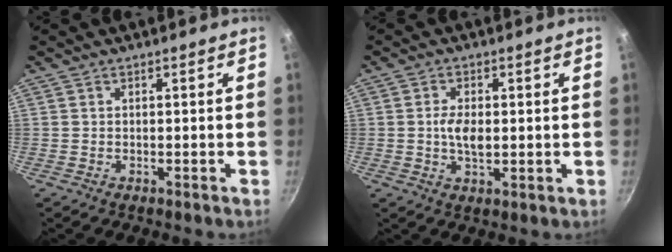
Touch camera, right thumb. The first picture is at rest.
{"total": 4.7, "force": [0.2, 2.4, 4.1], "torque": [-0.075, -0.004, 0.002]}